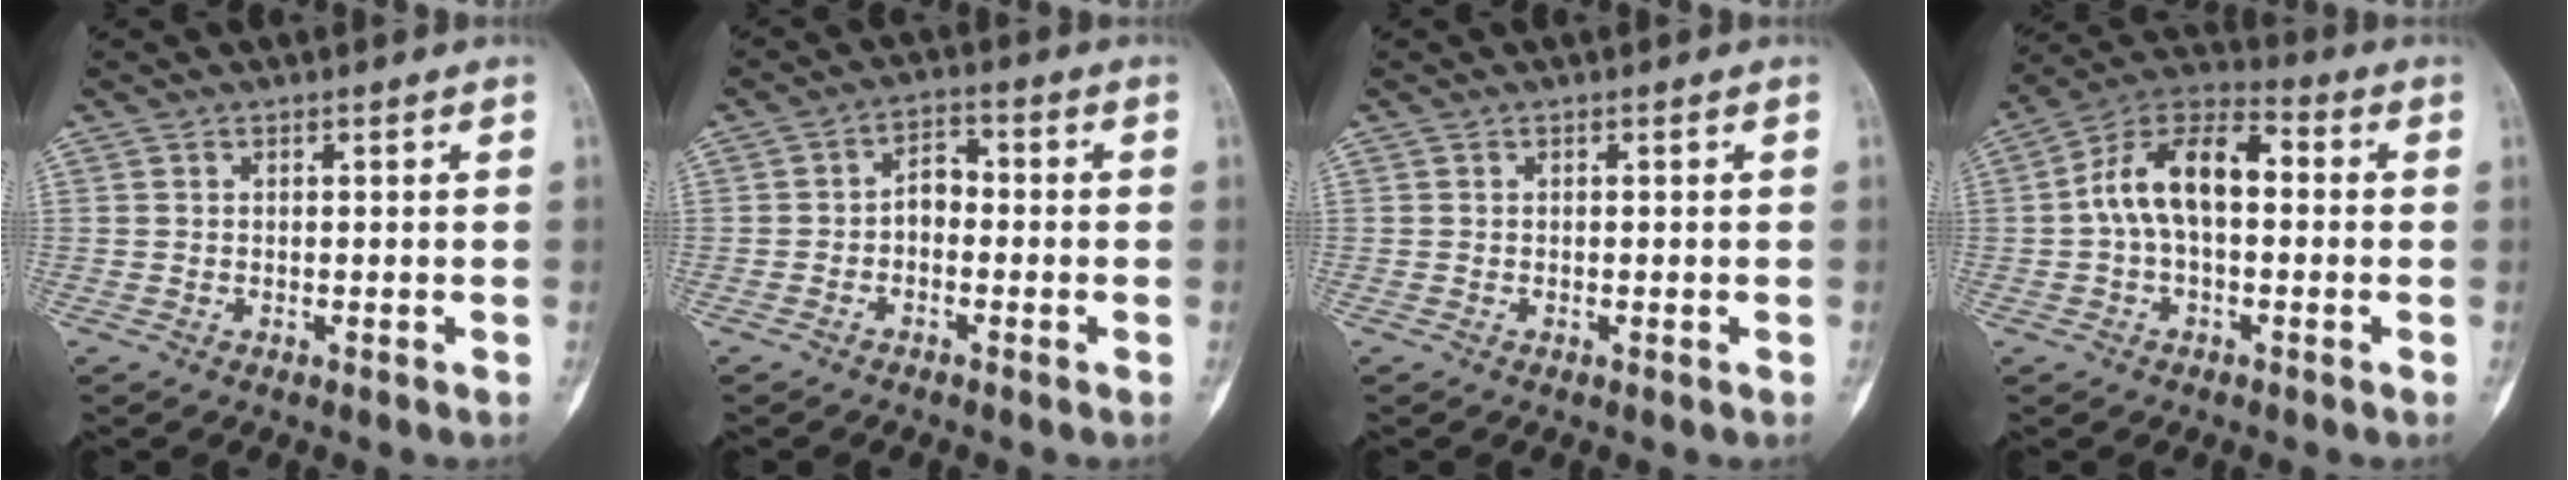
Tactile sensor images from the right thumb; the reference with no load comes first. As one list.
[{"total": 3.8, "force": [-0.8, 2.7, 2.6], "torque": [-0.028, 0.022, -0.025]}, {"total": 0.0}, {"total": 12.9, "force": [0.4, 7.3, 10.6], "torque": [-0.178, 0.043, -0.008]}]